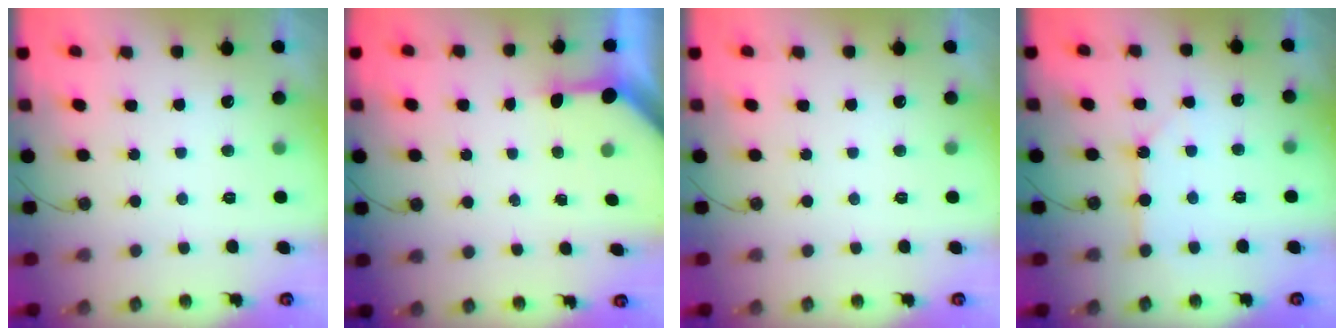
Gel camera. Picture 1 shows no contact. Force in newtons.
{"total": 3.6, "press": 3.6, "slide": 0.4}
{"total": 0.0}
{"total": 3.5, "press": 3.5, "slide": 0.3}